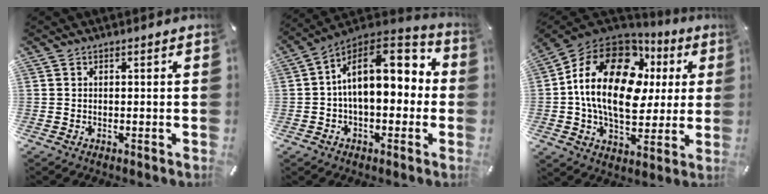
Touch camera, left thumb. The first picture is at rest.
{"total": 17.0, "force": [3.3, 10.4, 12.9], "torque": [-0.193, -0.014, 0.064]}
{"total": 22.4, "force": [4.1, 14.7, 16.4], "torque": [-0.315, -0.003, 0.068]}